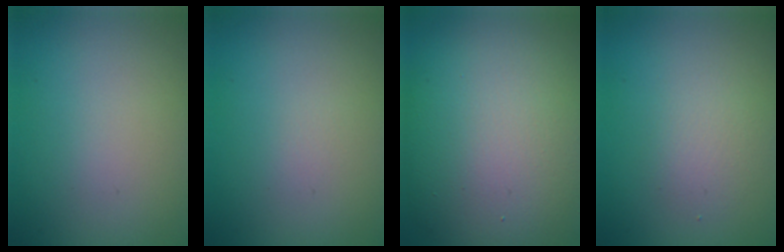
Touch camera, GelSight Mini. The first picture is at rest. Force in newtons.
{"total": 0.0}
{"total": 14.7, "press": 14.6, "slide": 0.7}
{"total": 1.9, "press": 1.9, "slide": 0.0}